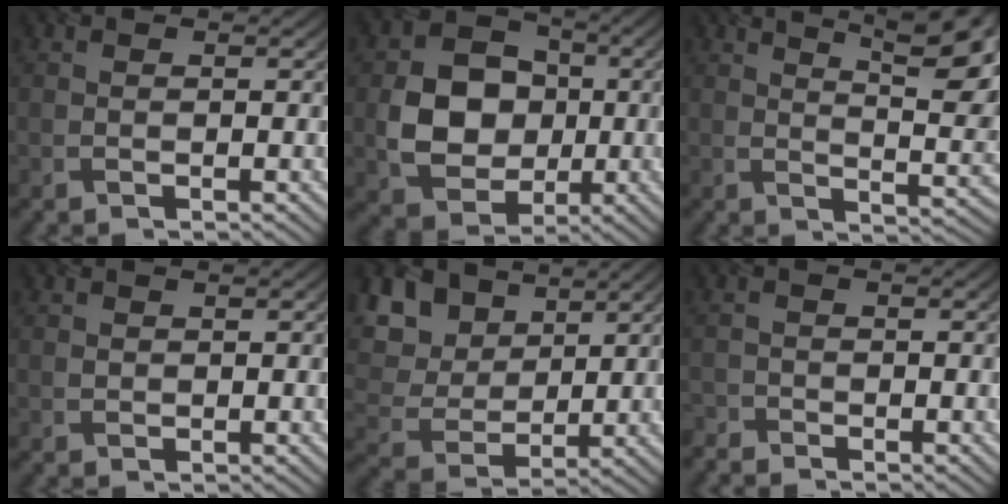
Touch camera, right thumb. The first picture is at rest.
{"total": 9.9, "force": [-0.4, 8.0, 5.7], "torque": [-0.128, -0.003, -0.013]}
{"total": 12.0, "force": [6.5, 3.2, 9.5], "torque": [-0.128, 0.009, 0.095]}
{"total": 0.6, "force": [0.2, 0.6, 0.2], "torque": [-0.008, -0.001, 0.002]}
{"total": 10.1, "force": [5.7, 6.5, 5.1], "torque": [-0.165, 0.011, 0.115]}
{"total": 1.9, "force": [-1.8, 0.4, 0.1], "torque": [-0.002, -0.001, -0.043]}